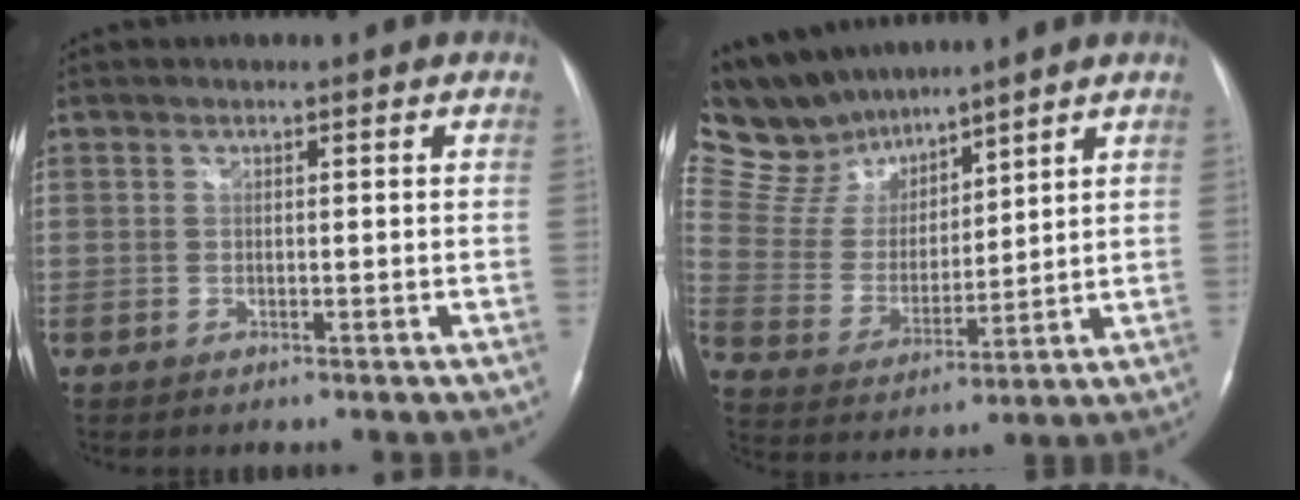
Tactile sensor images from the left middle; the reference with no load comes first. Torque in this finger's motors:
{"motor_torque": [0.21, -0.80, -0.15, -0.09]}